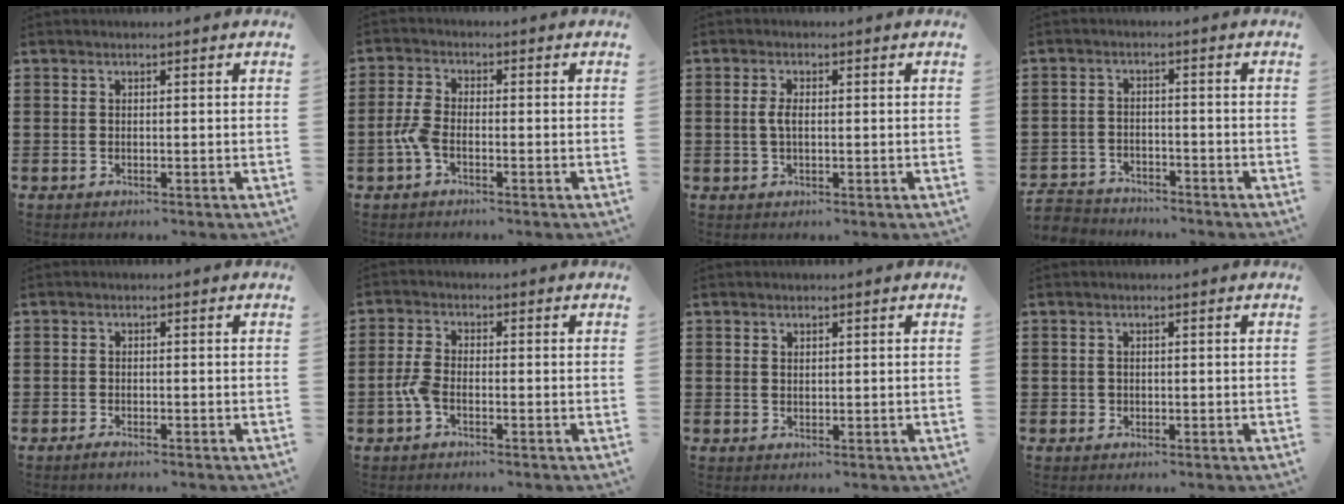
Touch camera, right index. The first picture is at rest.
{"total": 3.6, "force": [-1.5, 1.5, 2.9], "torque": [-0.078, -0.005, -0.034]}
{"total": 2.3, "force": [0.0, 0.9, 2.1], "torque": [-0.050, 0.000, -0.003]}
{"total": 3.4, "force": [-3.3, 0.8, -0.3], "torque": [-0.010, -0.001, -0.074]}
{"total": 0.8, "force": [-0.8, 0.1, 0.3], "torque": [-0.009, -0.004, -0.014]}
{"total": 3.1, "force": [-1.5, 1.2, 2.5], "torque": [-0.072, -0.007, -0.035]}
{"total": 0.7, "force": [0.6, 0.4, 0.1], "torque": [-0.004, 0.001, 0.012]}
{"total": 0.6, "force": [0.0, 0.6, 0.1], "torque": [-0.002, 0.005, -0.002]}